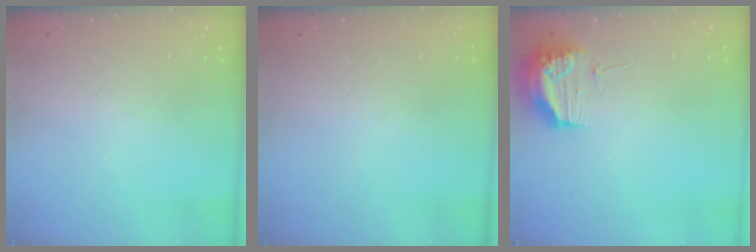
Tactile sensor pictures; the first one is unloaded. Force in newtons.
{"total": 0.0}
{"total": 13.8, "press": 11.9, "slide": 6.9}